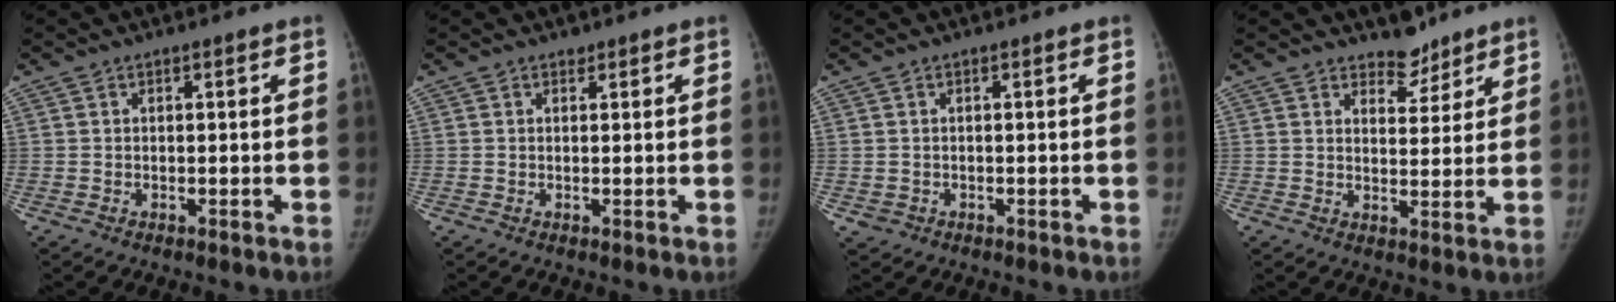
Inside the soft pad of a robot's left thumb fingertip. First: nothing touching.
{"total": 0.6, "force": [0.5, 0.4, 0.0], "torque": [0.003, -0.004, 0.006]}
{"total": 1.2, "force": [-0.3, 1.2, 0.2], "torque": [-0.003, 0.002, 0.001]}
{"total": 4.8, "force": [4.1, 2.4, 1.0], "torque": [0.015, -0.032, 0.064]}